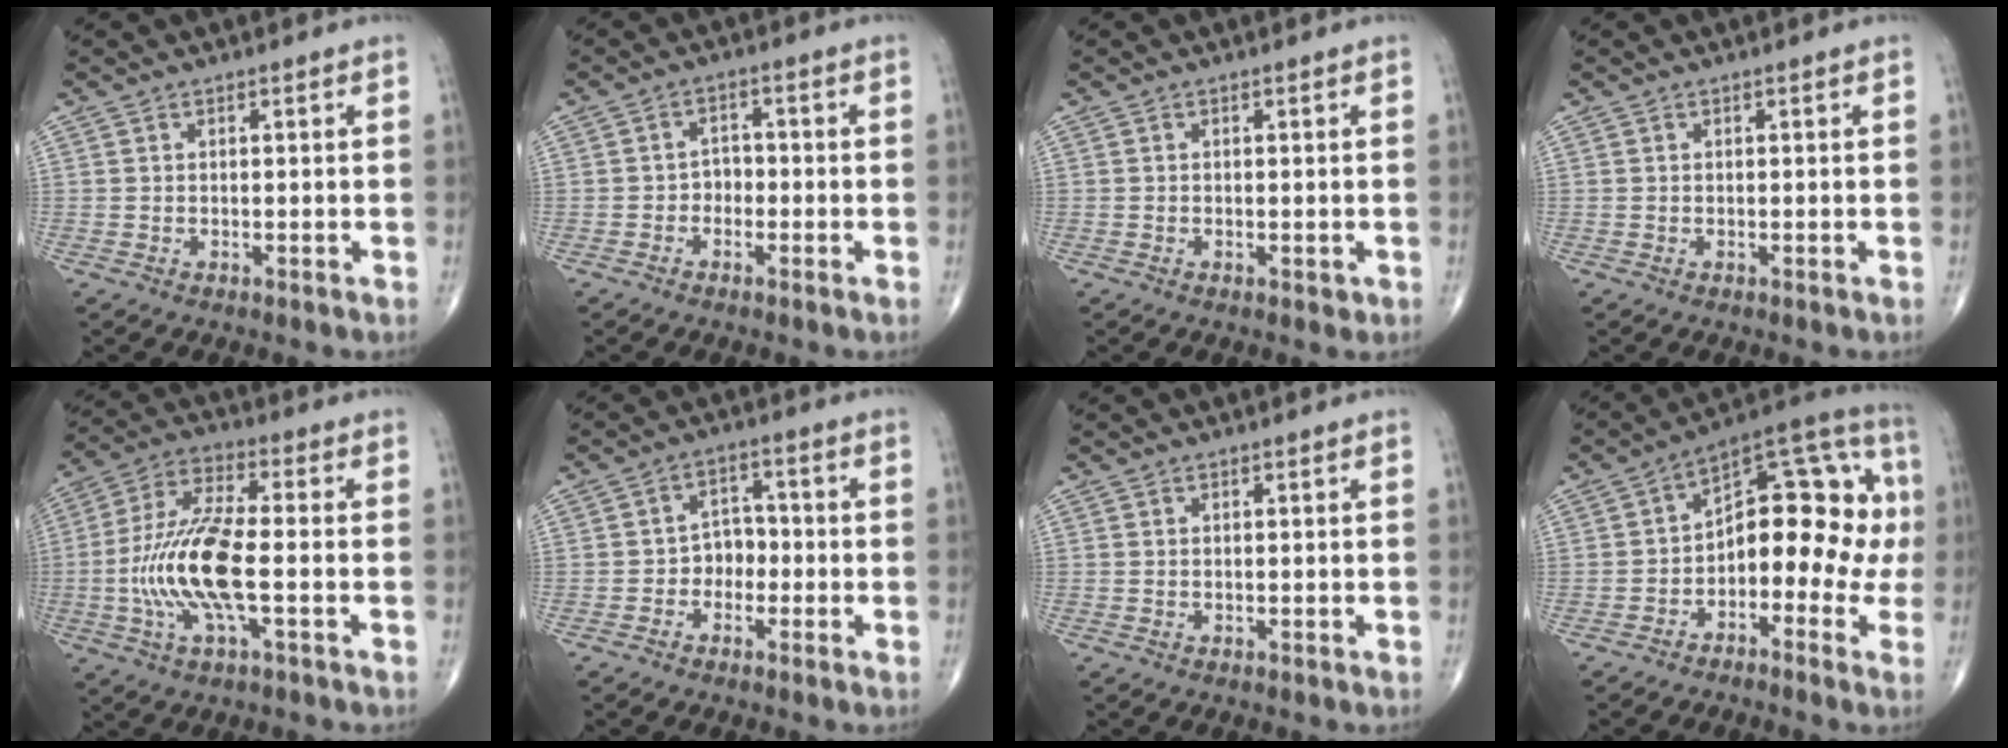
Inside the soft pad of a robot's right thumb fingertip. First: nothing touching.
{"total": 2.7, "force": [-1.1, 2.1, 1.3], "torque": [-0.002, 0.015, -0.027]}
{"total": 1.0, "force": [-0.3, 0.5, 0.8], "torque": [-0.009, -0.002, -0.004]}
{"total": 0.0}
{"total": 15.0, "force": [-2.6, 4.6, 14.0], "torque": [-0.302, 0.022, -0.053]}
{"total": 4.7, "force": [-1.5, 3.7, 2.5], "torque": [-0.012, 0.025, -0.035]}
{"total": 0.0}
{"total": 16.9, "force": [-2.2, 9.8, 13.6], "torque": [-0.133, 0.062, -0.047]}